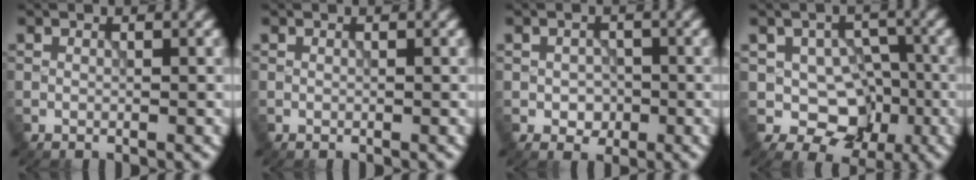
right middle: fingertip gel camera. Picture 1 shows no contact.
{"total": 0.0}
{"total": 1.8, "force": [-0.3, 1.5, 1.0], "torque": [-0.017, -0.005, -0.006]}
{"total": 5.6, "force": [-1.0, 4.5, 3.2], "torque": [-0.042, -0.006, -0.019]}